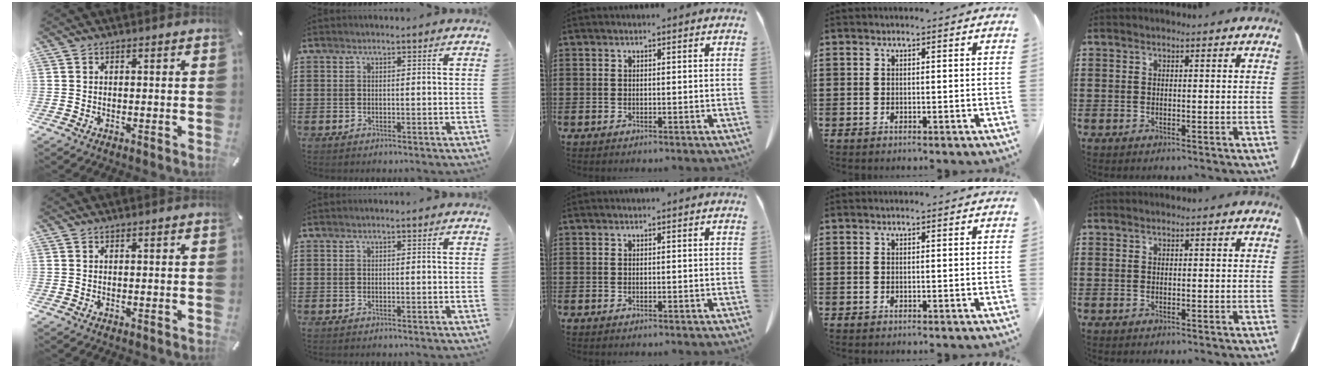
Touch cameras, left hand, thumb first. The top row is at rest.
{}